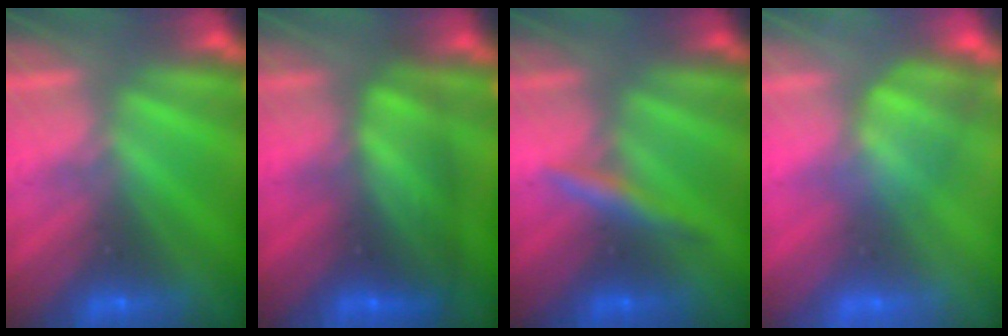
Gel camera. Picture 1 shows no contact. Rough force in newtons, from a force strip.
{"total": 8.3}
{"total": 3.2}
{"total": 2.9}